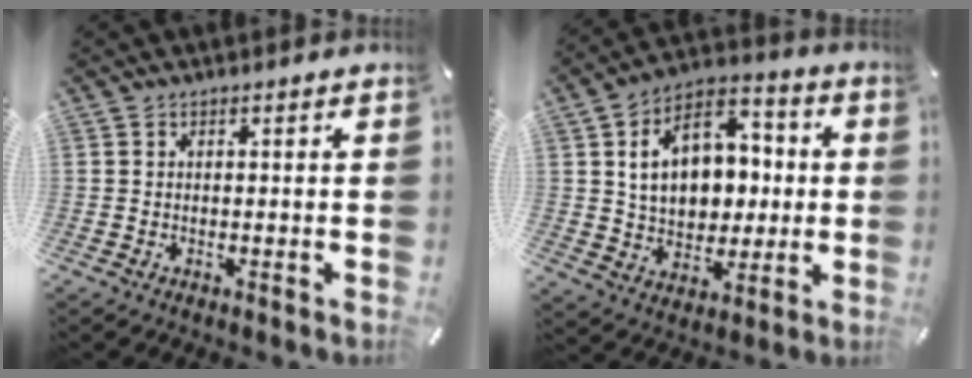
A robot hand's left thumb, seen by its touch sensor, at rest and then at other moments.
{"total": 14.4, "force": [1.9, 11.7, 8.2], "torque": [-0.128, 0.002, 0.041]}